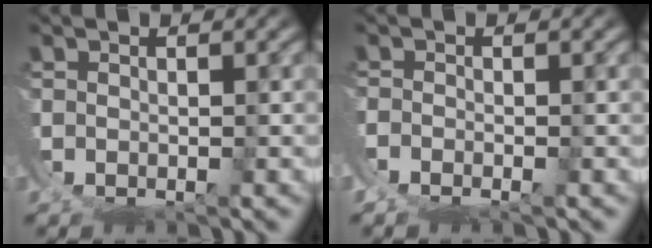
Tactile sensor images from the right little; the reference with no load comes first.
{"total": 3.0, "force": [-1.9, 2.2, 0.8], "torque": [-0.022, -0.004, -0.041]}